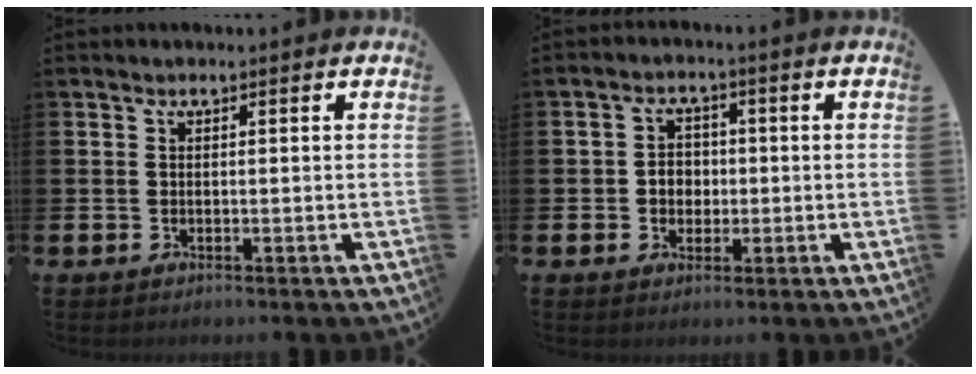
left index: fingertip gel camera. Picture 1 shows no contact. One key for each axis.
{"total": 3.0, "fx": -0.2, "fy": 2.7, "fz": 1.3, "tx": -0.021, "ty": 0.005, "tz": -0.010}